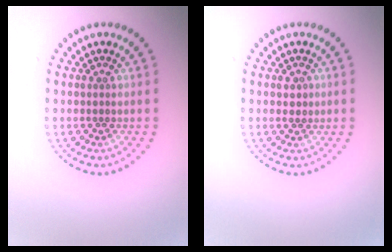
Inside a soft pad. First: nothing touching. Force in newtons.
{"total": 1.0, "press": 0.9, "slide": 0.2}